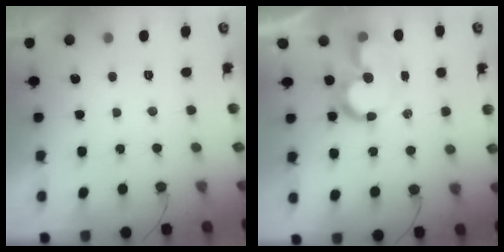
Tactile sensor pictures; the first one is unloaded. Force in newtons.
{"total": 9.3, "press": 9.2, "slide": 1.5}